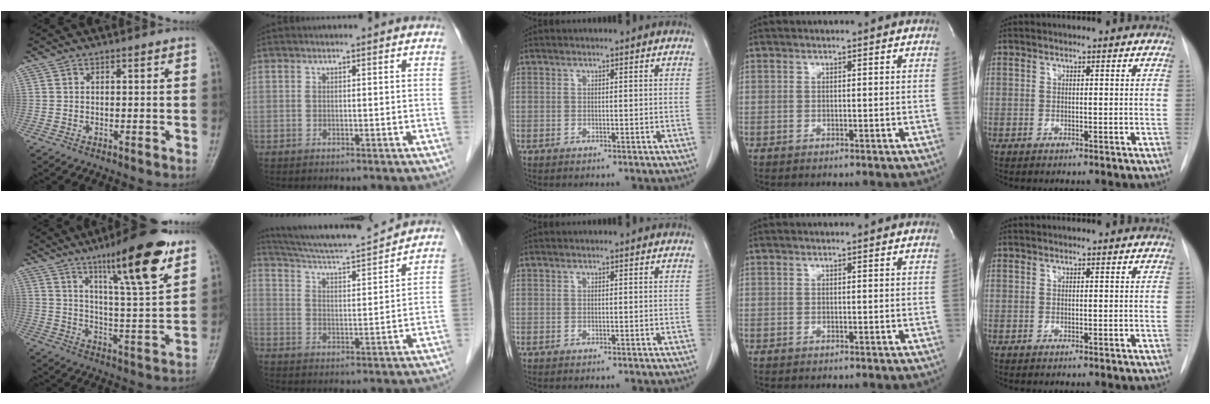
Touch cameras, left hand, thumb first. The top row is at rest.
{"thumb": {"total": 17.0, "force": [10.1, 2.7, 13.4], "torque": [-0.195, -0.053, 0.163]}, "index": {"total": 14.7, "force": [13.9, -0.3, 4.8], "torque": [-0.093, 0.002, 0.216]}}